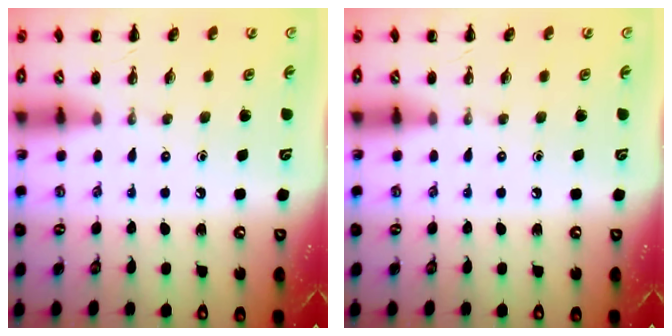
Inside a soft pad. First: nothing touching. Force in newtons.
{"total": 0.0}